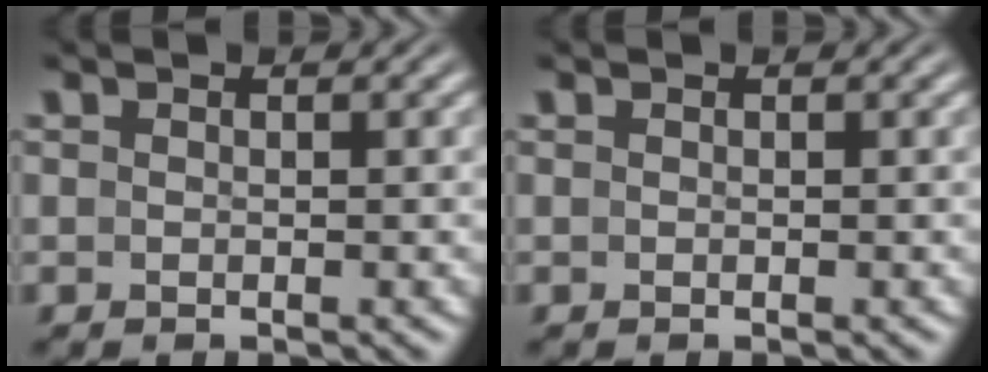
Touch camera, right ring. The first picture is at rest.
{"total": 0.0}